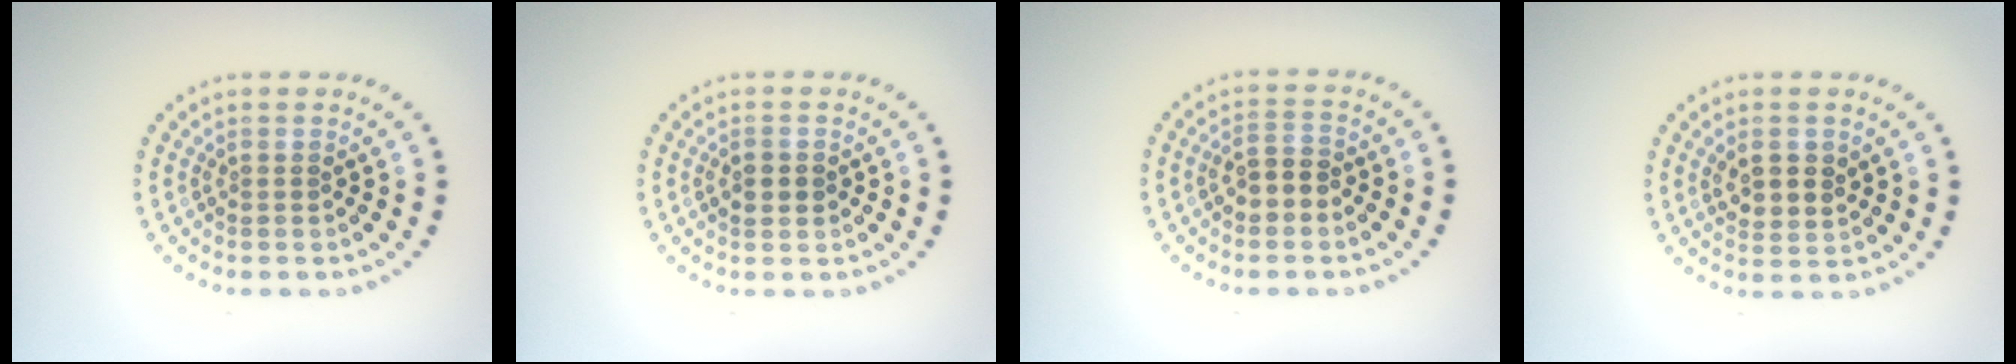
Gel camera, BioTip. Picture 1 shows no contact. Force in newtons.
{"total": 1.4, "press": 1.4, "slide": 0.0}
{"total": 2.5, "press": 2.4, "slide": 0.6}
{"total": 2.7, "press": 2.6, "slide": 0.7}